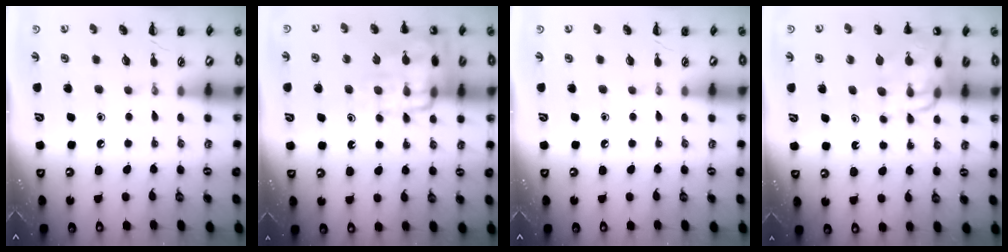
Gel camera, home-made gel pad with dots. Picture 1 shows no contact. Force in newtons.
{"total": 15.6, "press": 15.5, "slide": 1.5}
{"total": 0.0}
{"total": 12.6, "press": 12.1, "slide": 3.4}